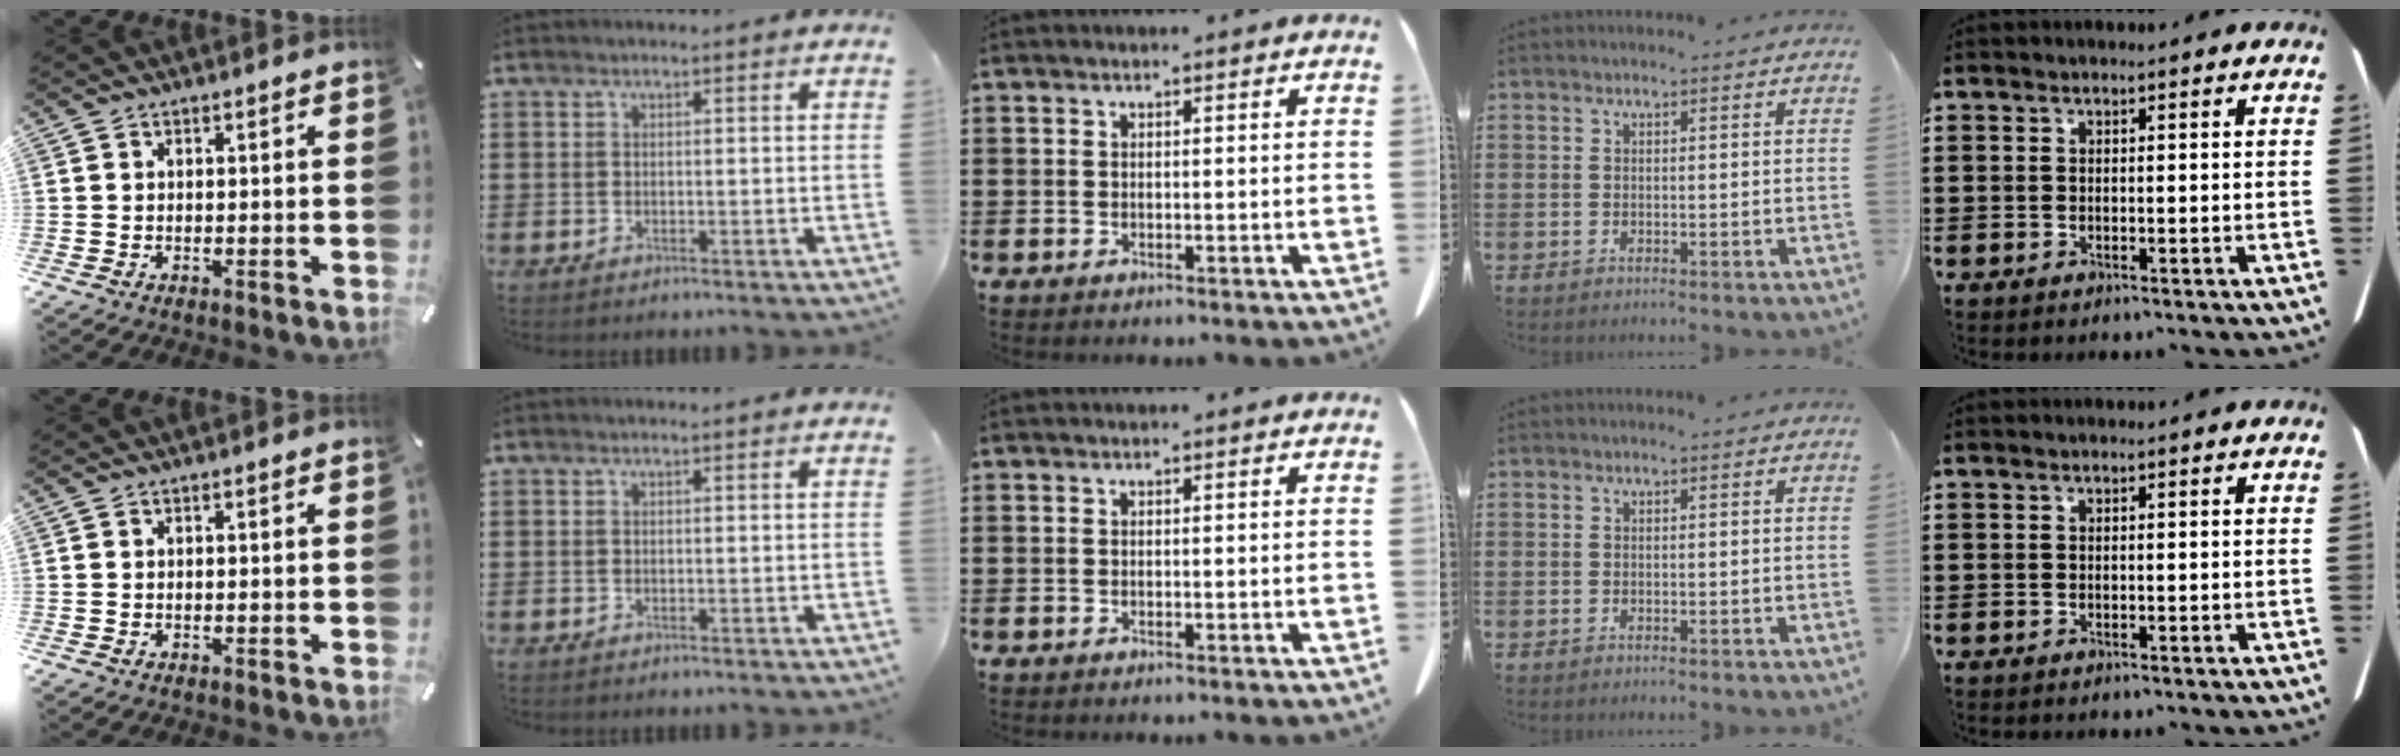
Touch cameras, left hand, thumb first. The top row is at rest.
{}